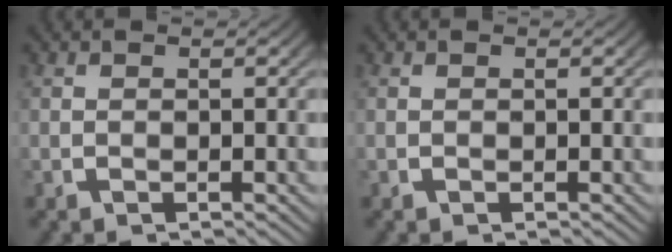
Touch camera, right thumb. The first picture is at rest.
{"total": 0.0}